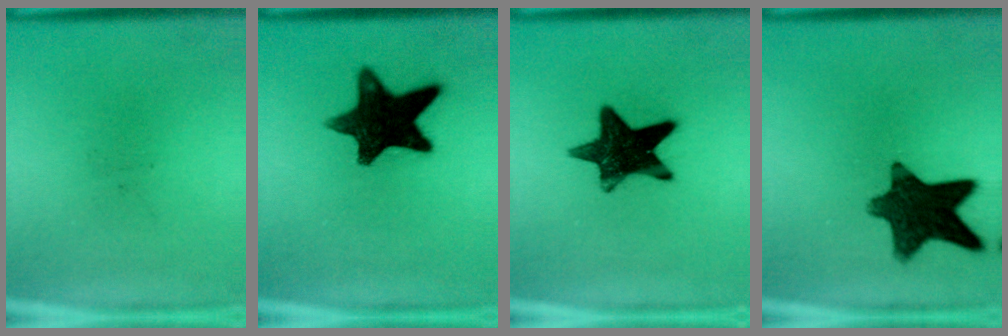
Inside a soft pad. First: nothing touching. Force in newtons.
{"total": 14.1}
{"total": 14.1}
{"total": 12.3}